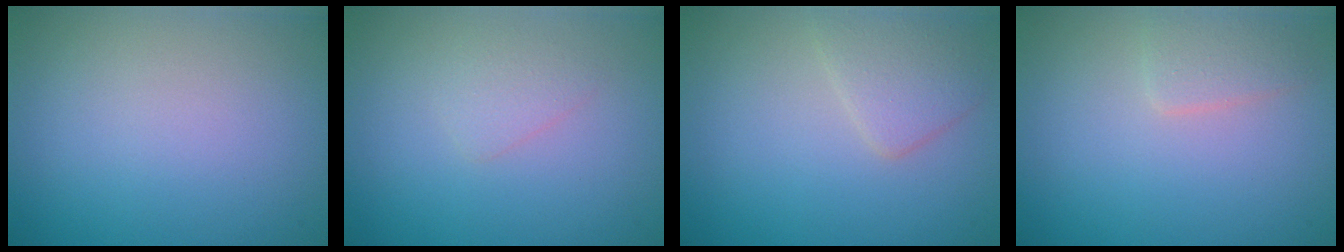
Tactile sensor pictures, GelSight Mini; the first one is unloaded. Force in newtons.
{"total": 1.3, "press": 1.3, "slide": 0.0}
{"total": 2.5, "press": 2.5, "slide": 0.2}
{"total": 1.7, "press": 1.7, "slide": 0.1}